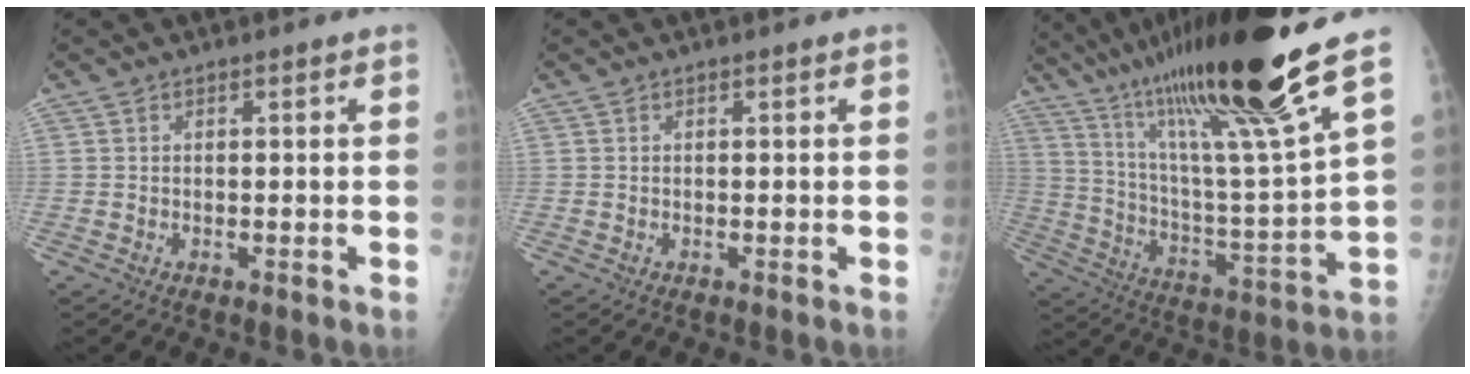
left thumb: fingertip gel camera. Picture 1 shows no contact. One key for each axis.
{"total": 0.0}
{"total": 28.3, "fx": 18.6, "fy": 2.5, "fz": 21.2, "tx": -0.353, "ty": -0.060, "tz": 0.328}